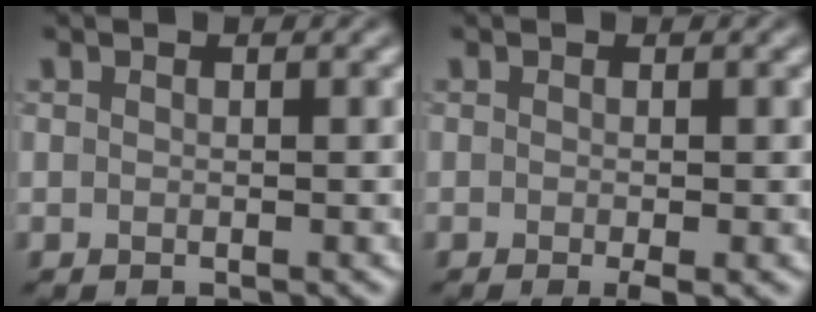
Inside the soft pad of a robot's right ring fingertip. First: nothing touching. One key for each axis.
{"total": 1.7, "fx": -0.7, "fy": 0.4, "fz": 1.4, "tx": -0.026, "ty": -0.003, "tz": -0.014}